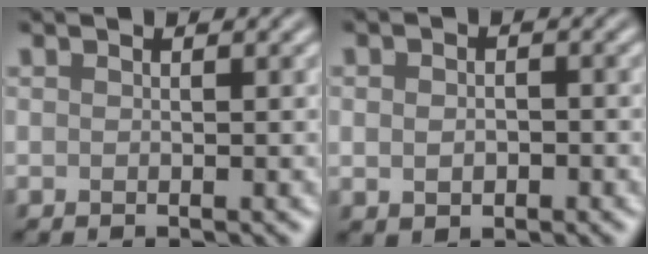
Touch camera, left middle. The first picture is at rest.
{"total": 1.9, "force": [-0.3, 1.5, 1.2], "torque": [-0.017, -0.004, 0.000]}